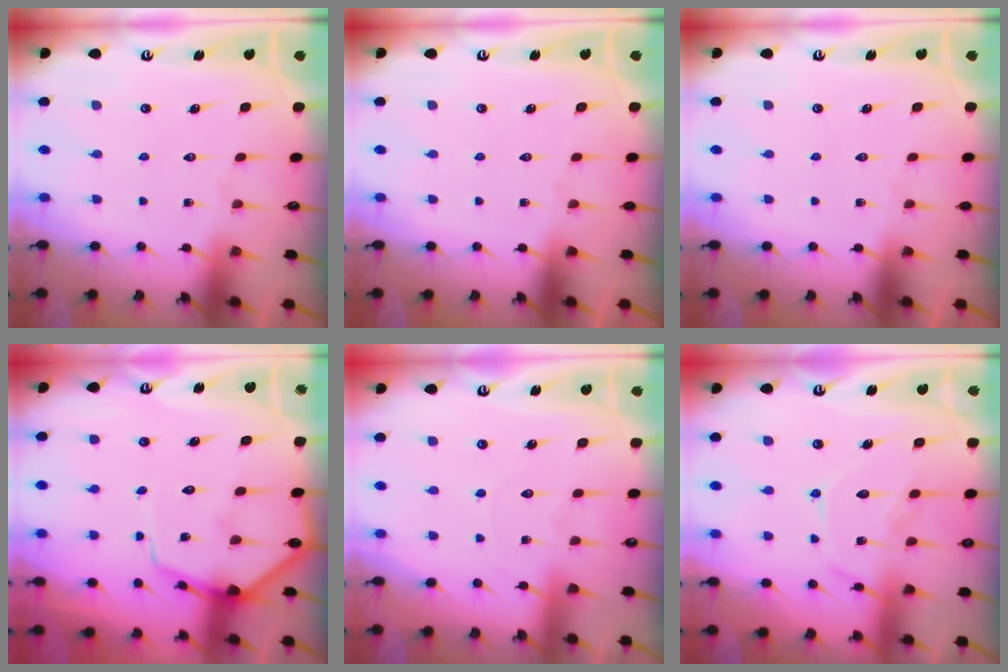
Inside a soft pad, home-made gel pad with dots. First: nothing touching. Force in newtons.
{"total": 0.0}
{"total": 0.0}
{"total": 8.7, "press": 8.7, "slide": 0.9}
{"total": 3.0, "press": 3.0, "slide": 0.4}
{"total": 12.3, "press": 12.3, "slide": 1.0}